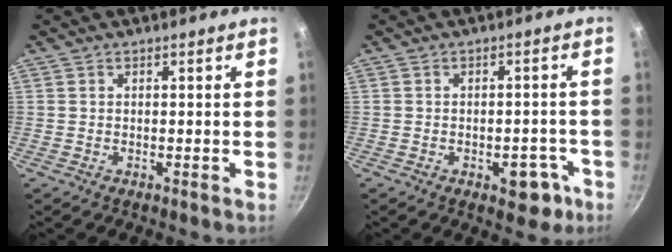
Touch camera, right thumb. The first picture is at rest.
{"total": 2.3, "force": [-1.2, 1.4, 1.4], "torque": [-0.008, 0.014, -0.007]}